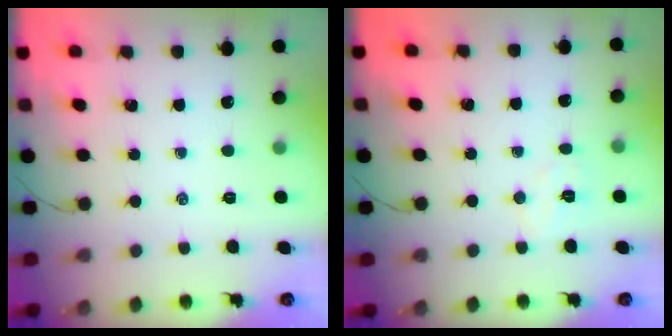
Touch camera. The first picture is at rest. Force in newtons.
{"total": 4.3, "press": 4.1, "slide": 1.1}